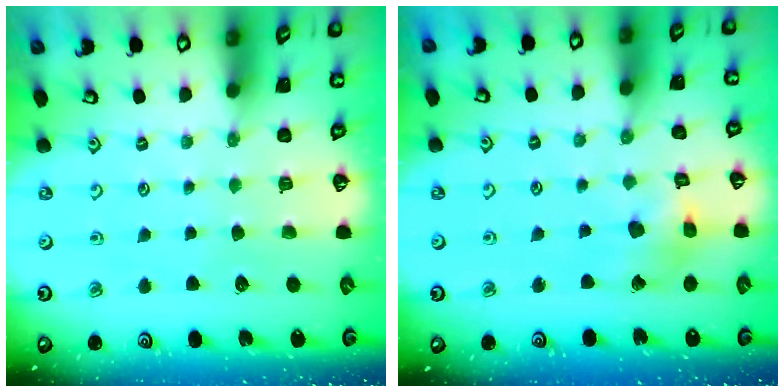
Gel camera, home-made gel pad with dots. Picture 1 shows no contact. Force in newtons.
{"total": 10.1, "press": 10.0, "slide": 1.4}